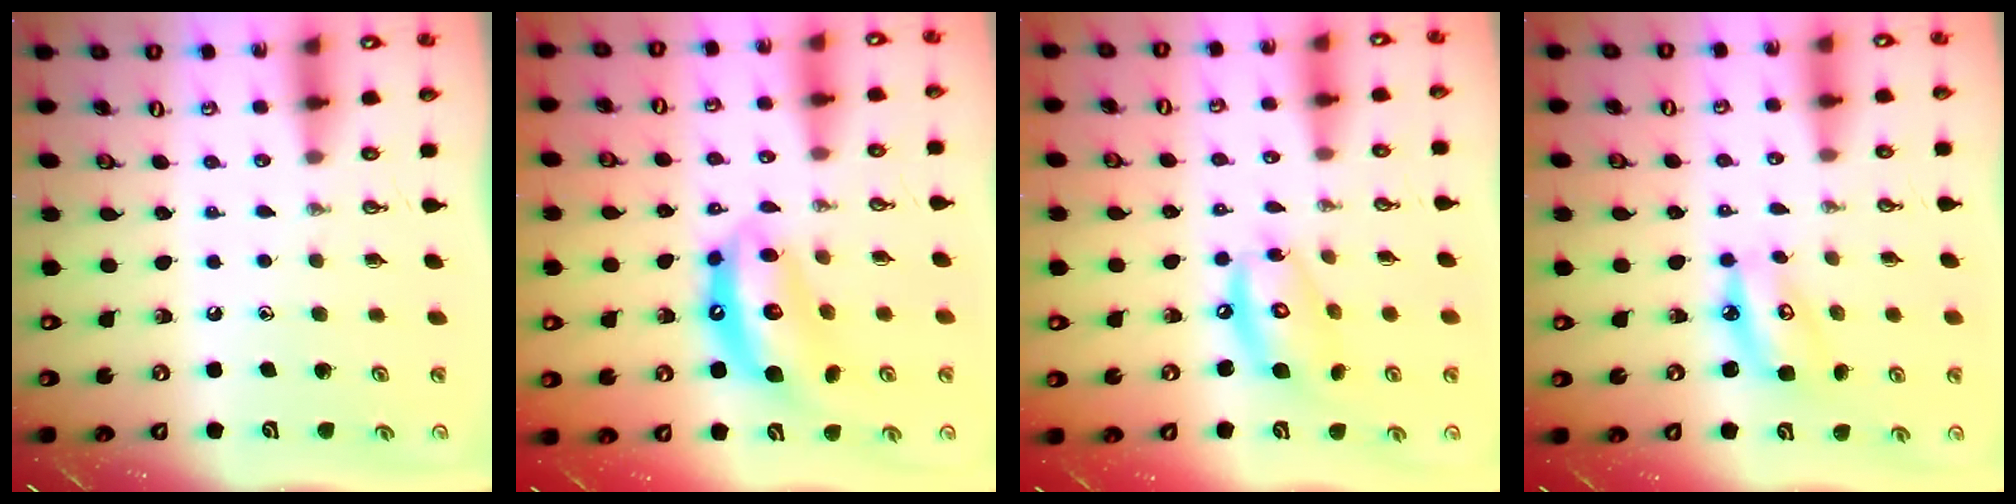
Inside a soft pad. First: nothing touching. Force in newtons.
{"total": 12.3, "press": 12.2, "slide": 1.2}
{"total": 12.1, "press": 12.1, "slide": 1.0}
{"total": 6.5, "press": 6.5, "slide": 0.5}